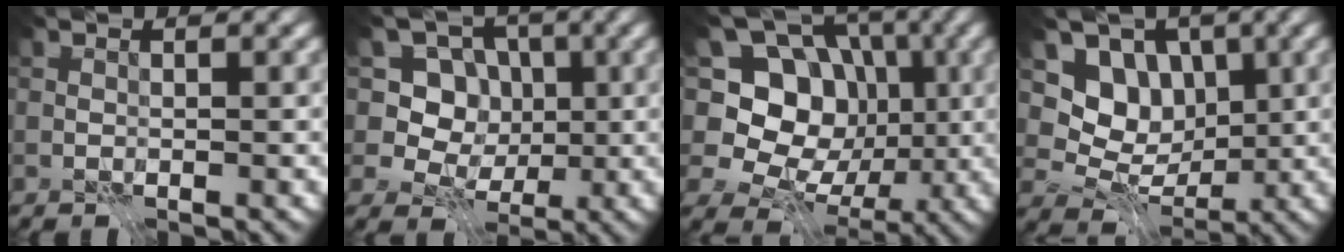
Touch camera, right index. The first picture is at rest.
{"total": 6.6, "force": [1.1, 5.8, 2.9], "torque": [-0.036, 0.005, 0.001]}
{"total": 11.8, "force": [0.9, 10.1, 5.9], "torque": [-0.109, 0.033, -0.021]}
{"total": 6.6, "force": [1.7, 5.2, 3.6], "torque": [-0.050, -0.007, 0.008]}